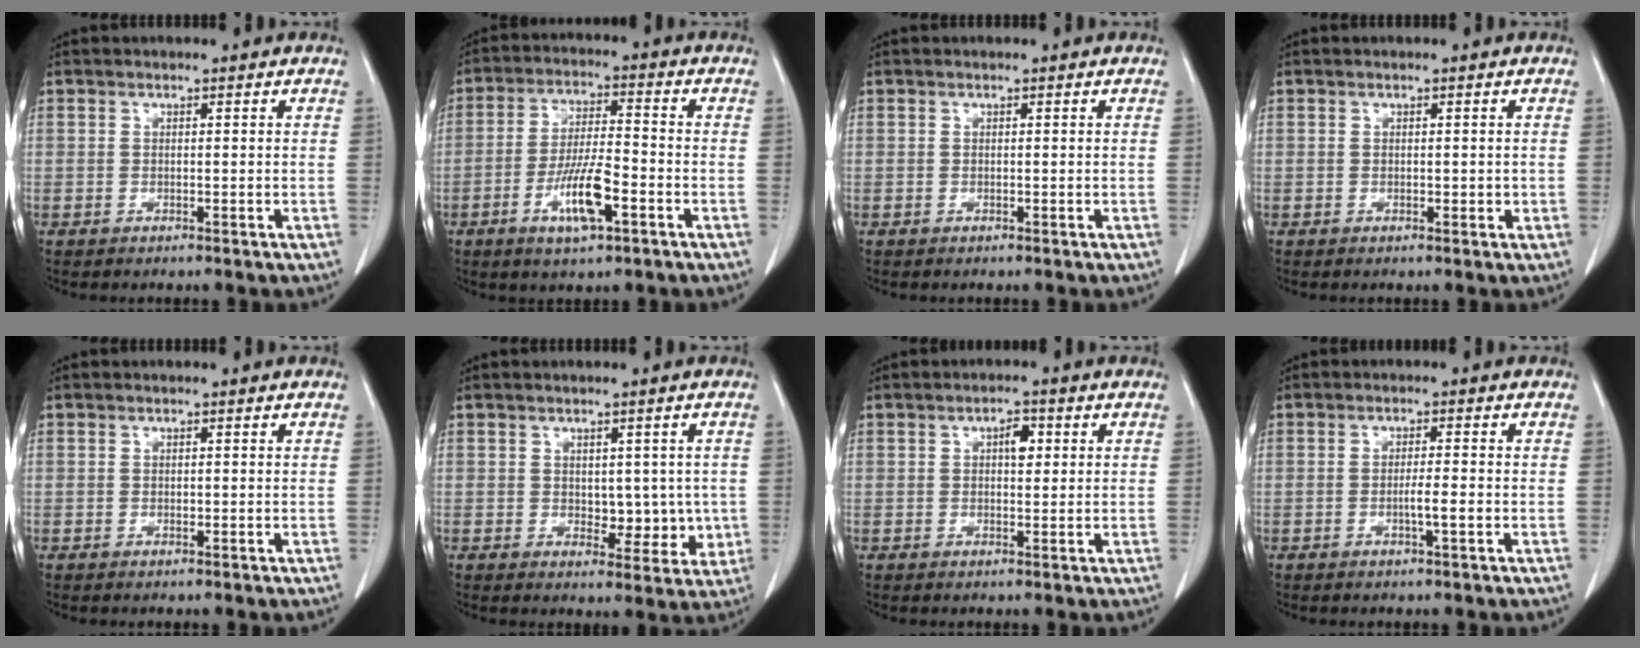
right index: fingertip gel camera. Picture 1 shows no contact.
{"total": 9.2, "force": [-3.7, 1.9, 8.2], "torque": [-0.160, -0.004, -0.063]}
{"total": 0.0}
{"total": 1.2, "force": [0.1, 0.6, 1.0], "torque": [-0.016, -0.004, 0.003]}
{"total": 0.6, "force": [0.1, 0.4, 0.4], "torque": [-0.009, -0.002, 0.002]}
{"total": 6.0, "force": [0.2, 3.8, 4.7], "torque": [-0.045, -0.001, 0.014]}
{"total": 3.3, "force": [1.0, 1.5, 2.7], "torque": [-0.044, 0.004, 0.016]}
{"total": 2.9, "force": [-0.7, 0.1, 2.8], "torque": [-0.051, -0.003, -0.012]}